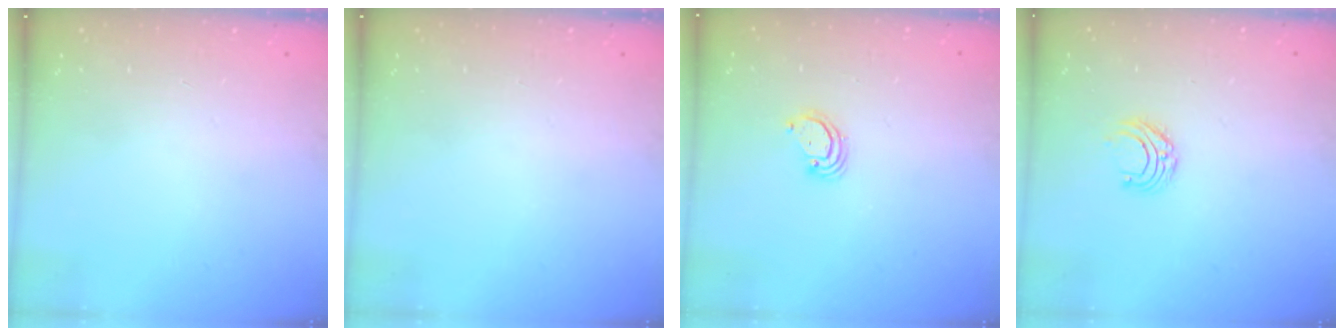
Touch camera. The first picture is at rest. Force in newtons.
{"total": 0.0}
{"total": 3.1, "press": 3.1, "slide": 0.2}
{"total": 5.2, "press": 5.2, "slide": 0.5}